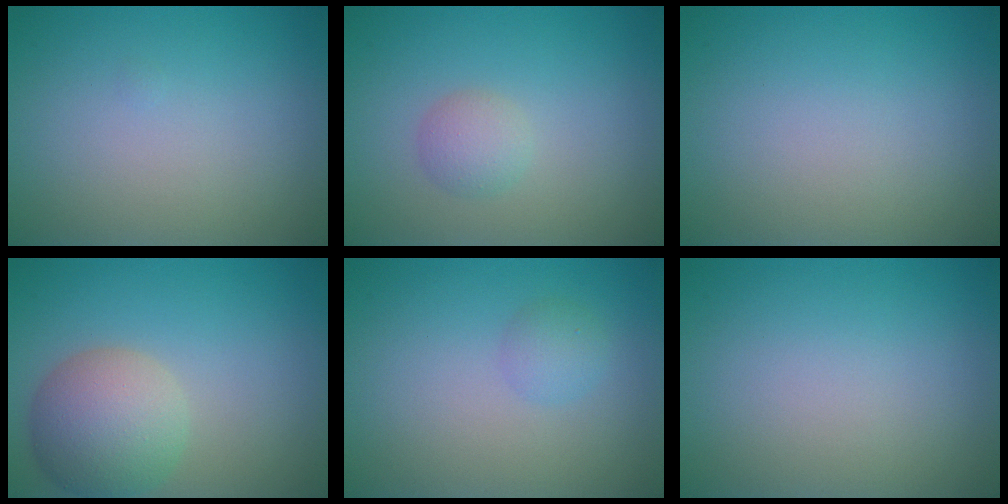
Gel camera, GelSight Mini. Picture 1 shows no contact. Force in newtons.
{"total": 1.7, "press": 1.7, "slide": 0.2}
{"total": 0.0}
{"total": 5.9, "press": 5.8, "slide": 0.5}
{"total": 1.5, "press": 1.5, "slide": 0.0}
{"total": 0.0}